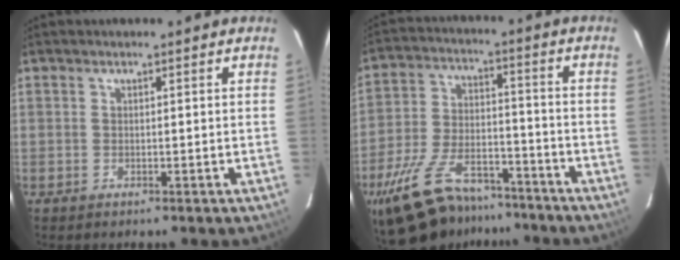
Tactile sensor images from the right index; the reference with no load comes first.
{"total": 21.1, "force": [-15.9, 9.5, 10.1], "torque": [-0.220, -0.008, -0.248]}